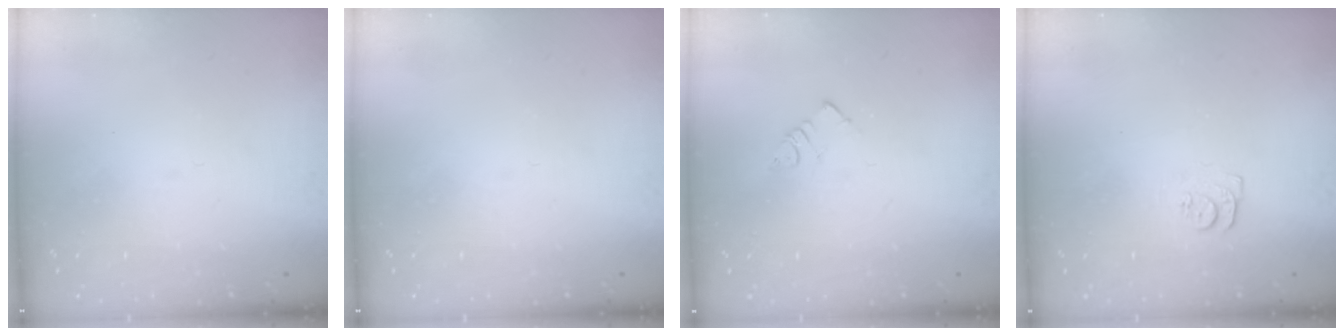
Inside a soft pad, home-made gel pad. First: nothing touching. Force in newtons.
{"total": 0.0}
{"total": 2.5, "press": 2.5, "slide": 0.1}
{"total": 5.2, "press": 5.2, "slide": 0.7}